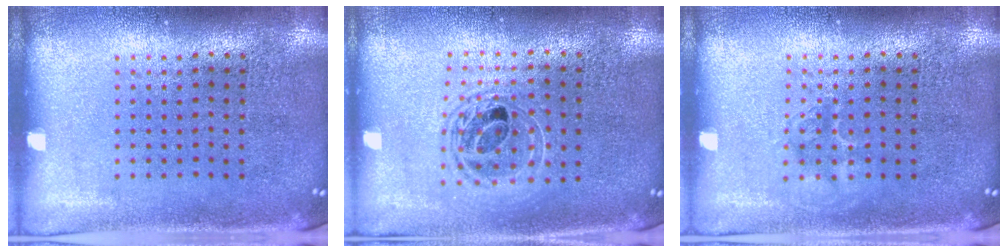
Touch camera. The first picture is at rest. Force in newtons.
{"total": 1.7, "press": 1.4, "slide": 0.9}
{"total": 1.2, "press": 1.2, "slide": 0.2}